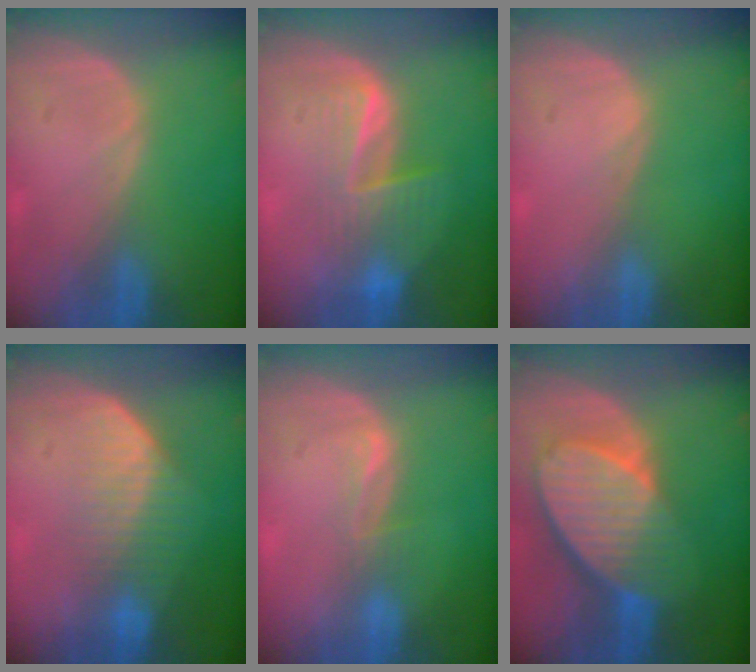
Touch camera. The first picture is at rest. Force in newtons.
{"total": 6.8, "press": 6.4, "slide": 2.3}
{"total": 0.0}
{"total": 7.2, "press": 6.1, "slide": 3.8}
{"total": 2.2, "press": 1.7, "slide": 1.4}
{"total": 10.3, "press": 9.0, "slide": 5.0}